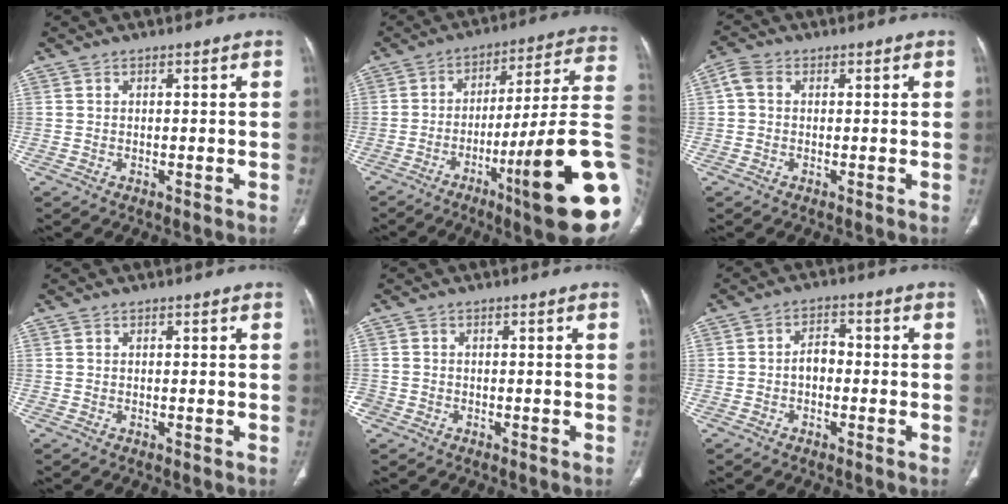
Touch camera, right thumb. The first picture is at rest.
{"total": 23.5, "force": [-6.9, 2.7, 22.3], "torque": [-0.260, 0.023, -0.100]}
{"total": 2.5, "force": [0.8, 2.3, 0.7], "torque": [-0.021, 0.009, 0.005]}
{"total": 0.0}
{"total": 2.3, "force": [-1.2, 2.0, 0.5], "torque": [-0.012, 0.009, -0.024]}
{"total": 3.0, "force": [-0.3, 2.6, 1.4], "torque": [-0.014, 0.019, -0.013]}